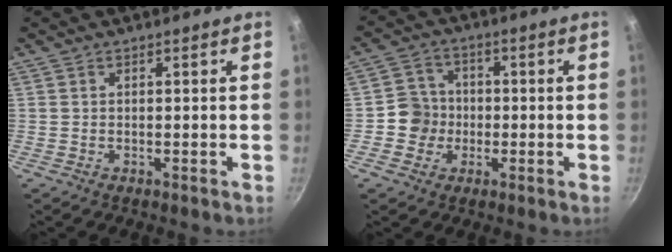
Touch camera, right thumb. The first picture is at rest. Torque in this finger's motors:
{"motor_torque": [0.31, 0.77, 0.18, -0.60, -0.01]}